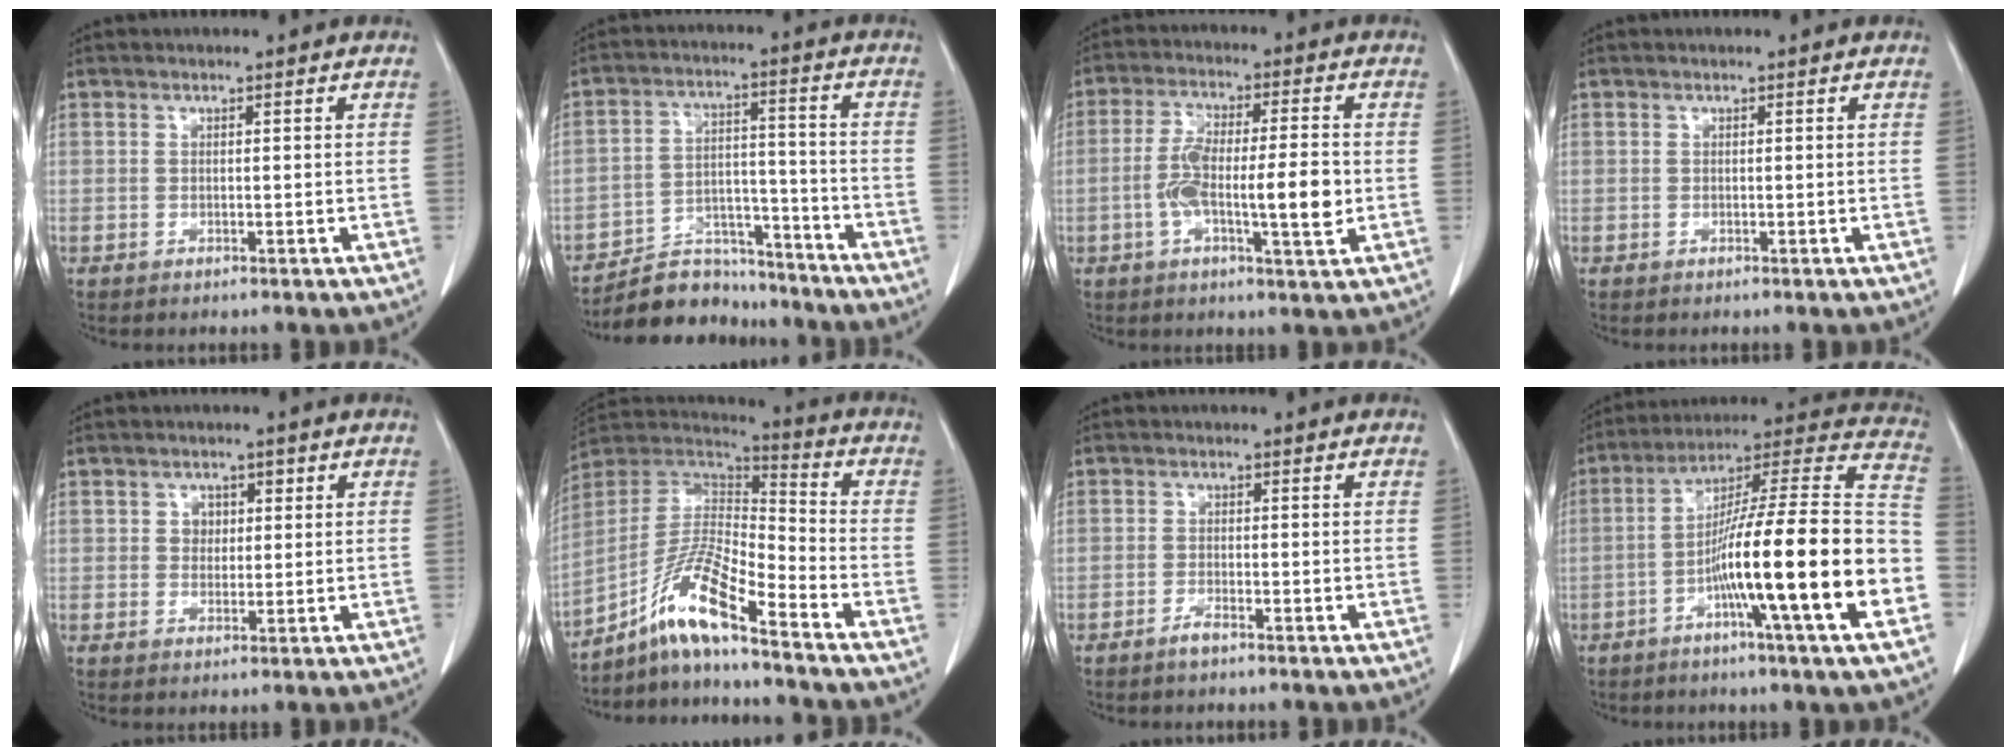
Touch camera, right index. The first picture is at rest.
{"total": 10.3, "force": [-9.6, 3.6, 0.4], "torque": [0.003, 0.044, -0.160]}
{"total": 10.6, "force": [-1.6, 1.9, 10.3], "torque": [-0.185, 0.008, -0.028]}
{"total": 0.0}
{"total": 2.7, "force": [0.7, 2.2, 1.4], "torque": [-0.020, 0.007, 0.012]}
{"total": 12.6, "force": [-8.7, 0.9, 9.1], "torque": [-0.182, 0.010, -0.161]}
{"total": 1.6, "force": [-1.4, 0.2, 0.9], "torque": [-0.021, 0.000, -0.025]}
{"total": 22.6, "force": [-6.7, -0.4, 21.5], "torque": [-0.294, 0.003, -0.118]}